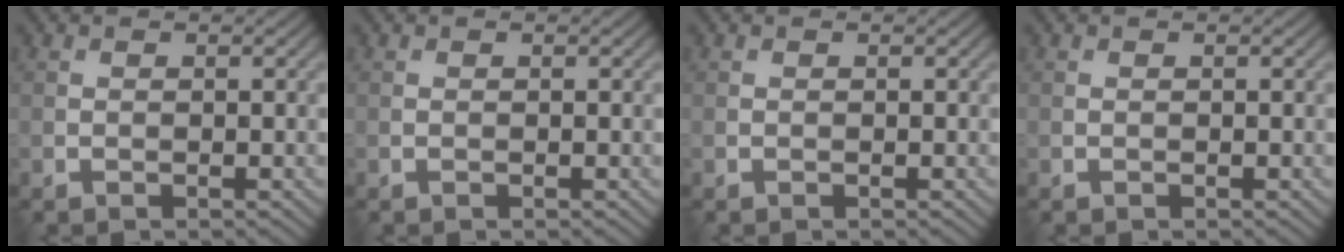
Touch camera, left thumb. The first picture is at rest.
{"total": 0.0}
{"total": 0.0}
{"total": 0.0}